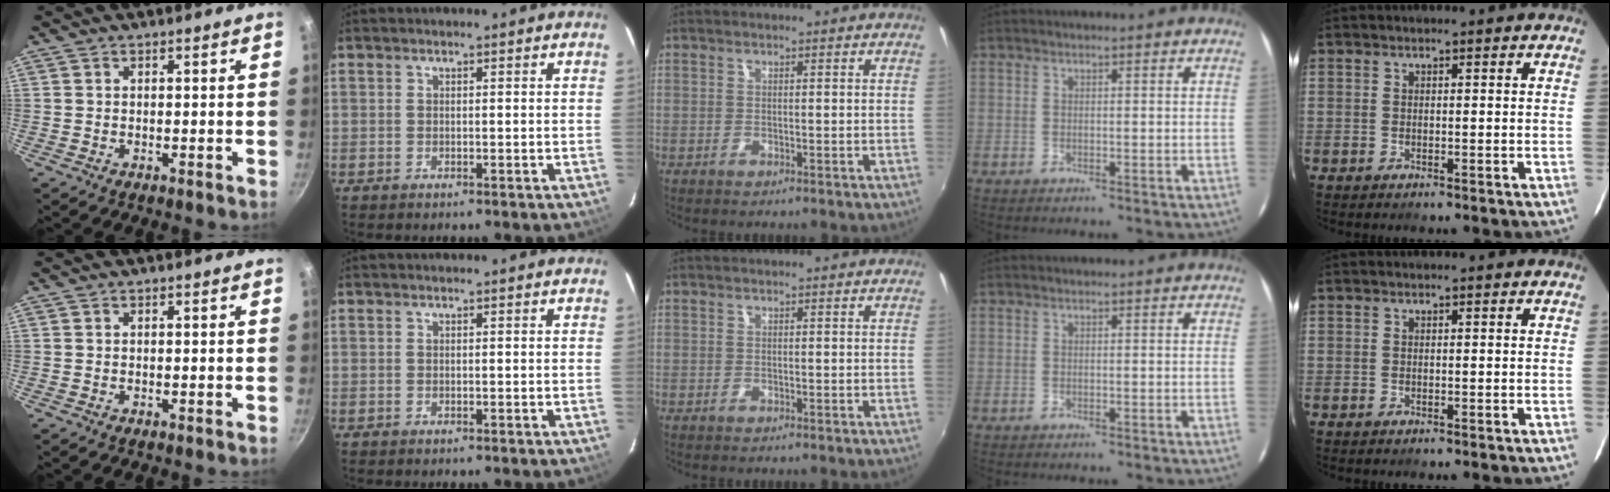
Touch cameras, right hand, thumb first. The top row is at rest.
{}